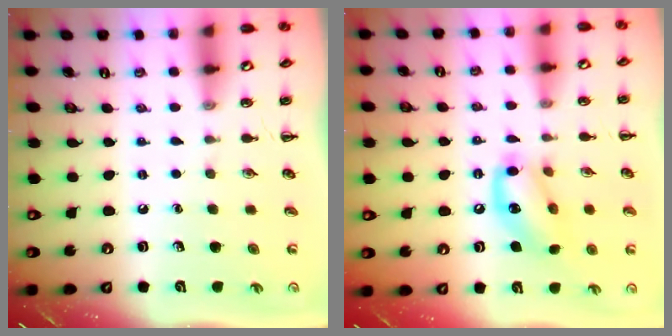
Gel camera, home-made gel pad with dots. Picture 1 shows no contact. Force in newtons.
{"total": 13.5, "press": 13.3, "slide": 2.4}